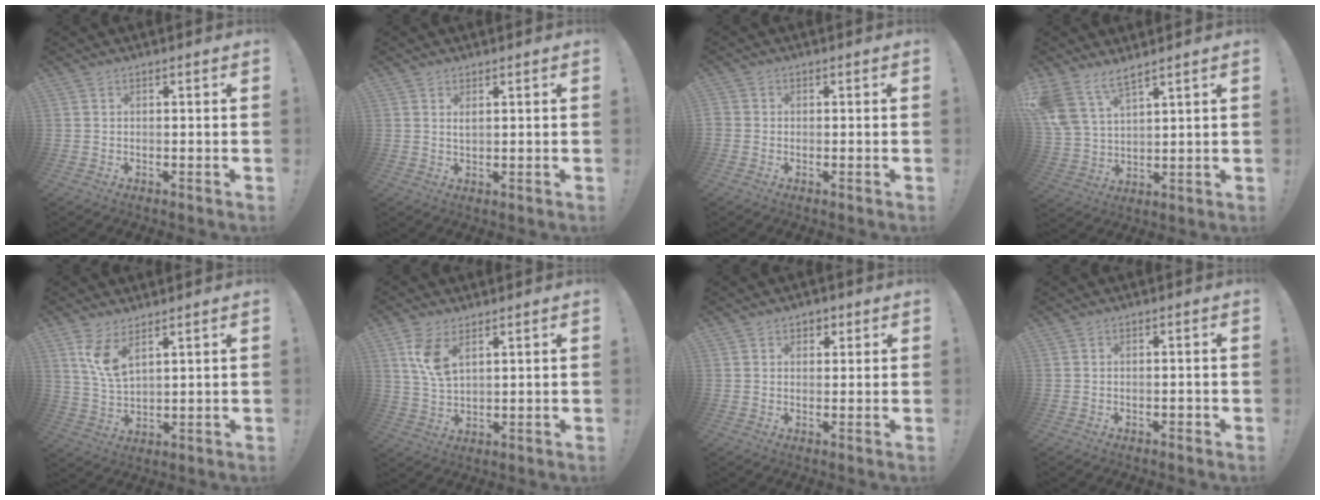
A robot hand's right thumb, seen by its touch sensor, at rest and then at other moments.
{"total": 1.4, "force": [1.0, 0.3, 0.8], "torque": [-0.002, -0.007, 0.016]}
{"total": 1.4, "force": [-0.1, 1.3, 0.6], "torque": [-0.009, 0.004, -0.001]}
{"total": 9.2, "force": [7.3, 3.6, 4.3], "torque": [-0.102, -0.039, 0.146]}
{"total": 8.2, "force": [5.2, 3.1, 5.4], "torque": [-0.099, -0.031, 0.094]}
{"total": 8.2, "force": [4.5, 4.0, 5.6], "torque": [-0.099, -0.022, 0.081]}
{"total": 3.0, "force": [1.4, 2.5, 0.9], "torque": [-0.008, 0.000, 0.023]}
{"total": 0.9, "force": [-0.5, 0.5, 0.5], "torque": [-0.012, 0.005, -0.008]}